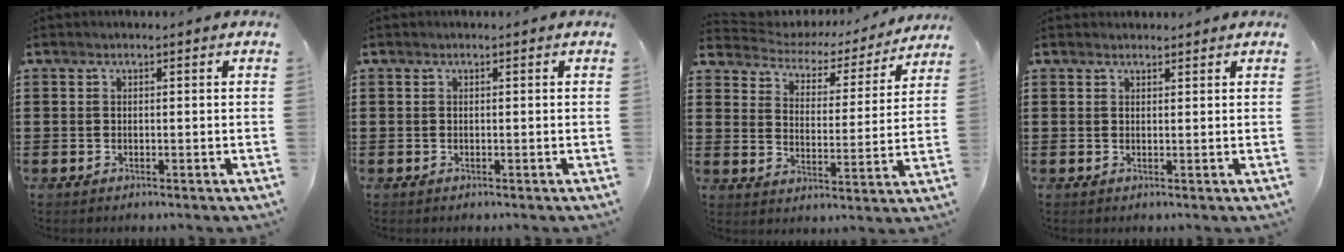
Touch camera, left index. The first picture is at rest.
{"total": 0.0}
{"total": 3.3, "force": [3.2, 0.9, 0.2], "torque": [-0.029, -0.026, 0.045]}
{"total": 1.1, "force": [1.0, 0.3, 0.0], "torque": [-0.003, 0.001, 0.021]}